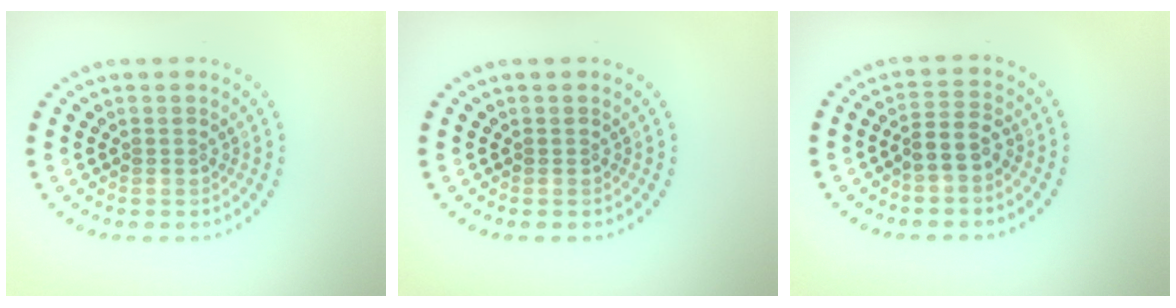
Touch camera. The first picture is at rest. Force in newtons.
{"total": 0.0}
{"total": 2.5, "press": 2.2, "slide": 1.1}